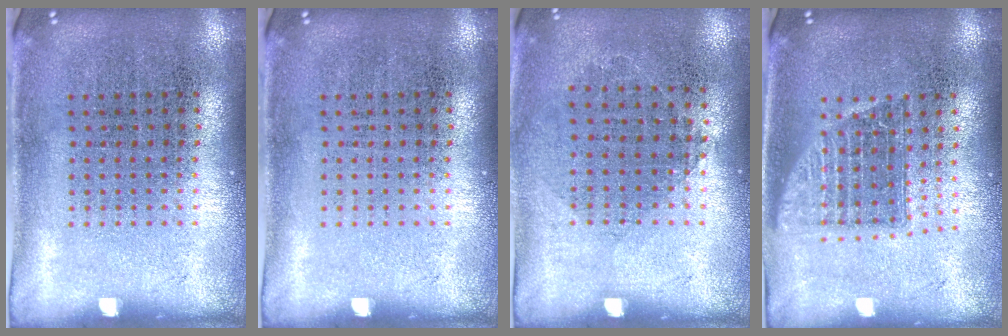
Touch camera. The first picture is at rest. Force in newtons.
{"total": 0.0}
{"total": 0.8, "press": 0.8, "slide": 0.3}
{"total": 1.4, "press": 1.1, "slide": 0.8}